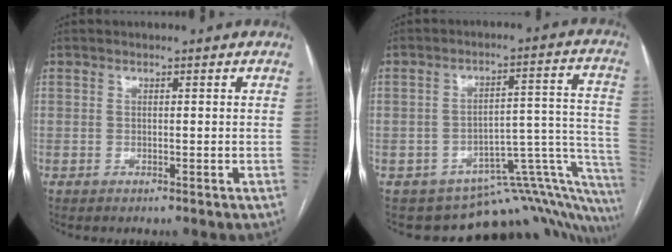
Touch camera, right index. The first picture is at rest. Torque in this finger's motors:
{"motor_torque": [-0.18, -0.18, -0.01, -0.02]}